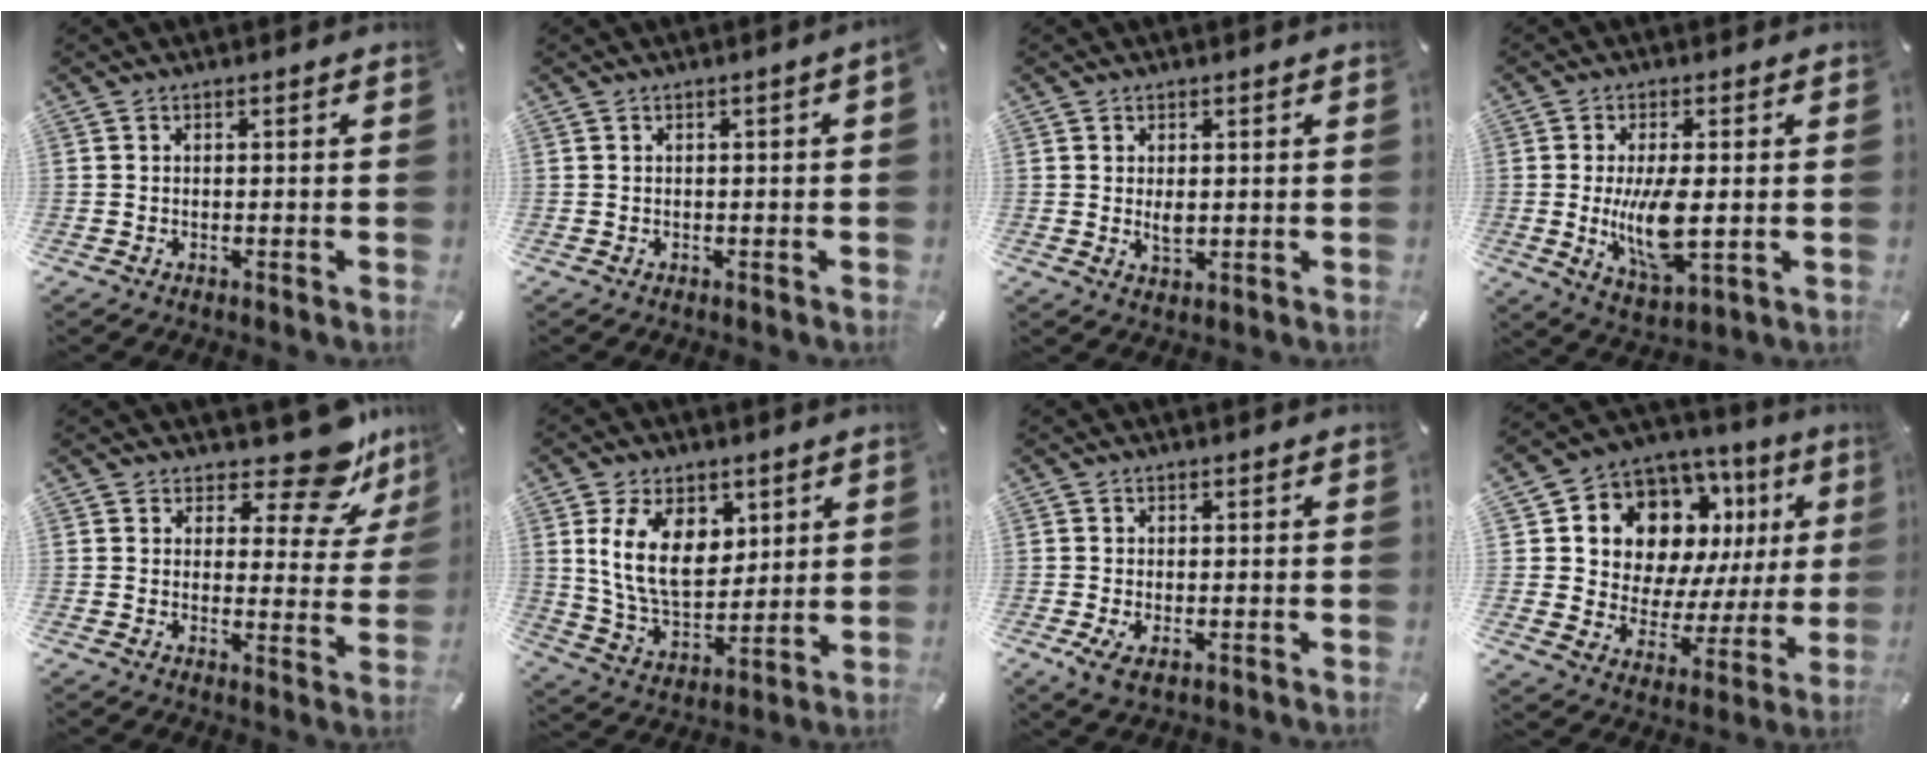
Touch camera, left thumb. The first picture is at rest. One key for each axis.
{"total": 1.1, "fx": -0.1, "fy": 0.0, "fz": 1.1, "tx": -0.016, "ty": -0.003, "tz": -0.003}
{"total": 2.9, "fx": 0.4, "fy": 1.9, "fz": 2.2, "tx": -0.045, "ty": -0.004, "tz": 0.003}
{"total": 11.3, "fx": -0.5, "fy": 4.5, "fz": 10.4, "tx": -0.219, "ty": -0.024, "tz": -0.012}
{"total": 12.7, "fx": 9.4, "fy": 4.7, "fz": 7.1, "tx": -0.084, "ty": -0.075, "tz": 0.159}
{"total": 14.9, "fx": 4.8, "fy": 10.0, "fz": 9.9, "tx": -0.198, "ty": -0.005, "tz": 0.086}
{"total": 2.6, "fx": -0.4, "fy": 1.6, "fz": 2.0, "tx": -0.033, "ty": -0.002, "tz": -0.008}
{"total": 13.3, "fx": 7.5, "fy": 9.5, "fz": 5.5, "tx": -0.092, "ty": -0.067, "tz": 0.137}